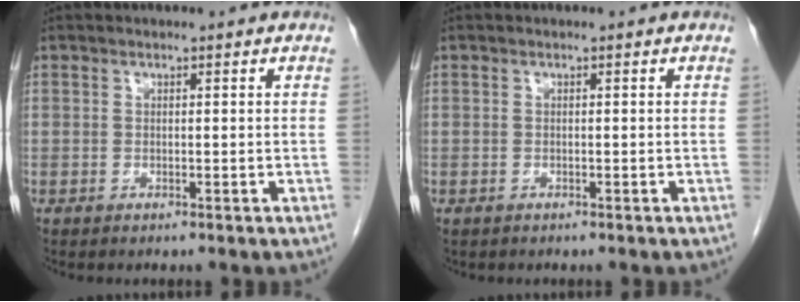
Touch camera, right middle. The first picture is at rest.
{"total": 0.0}